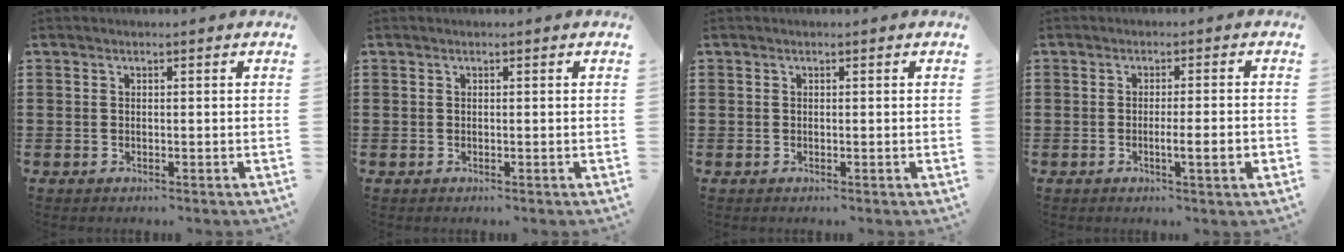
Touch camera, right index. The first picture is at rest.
{"total": 0.0}
{"total": 0.0}
{"total": 3.8, "force": [-1.1, 0.0, 3.6], "torque": [-0.061, -0.008, -0.019]}